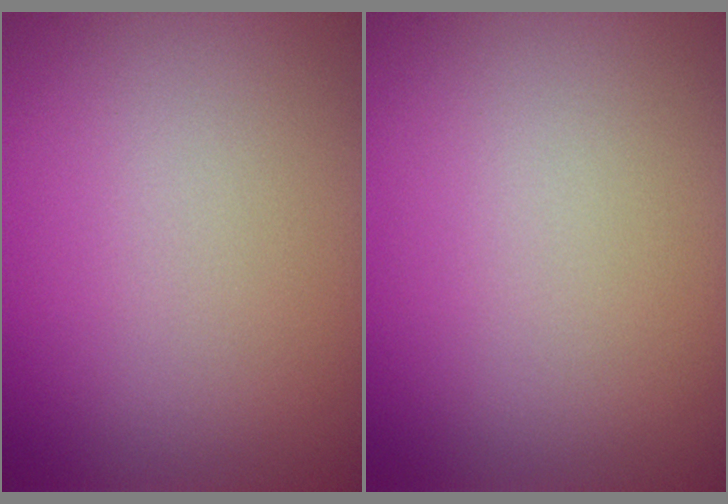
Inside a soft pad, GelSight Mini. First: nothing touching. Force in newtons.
{"total": 0.0}